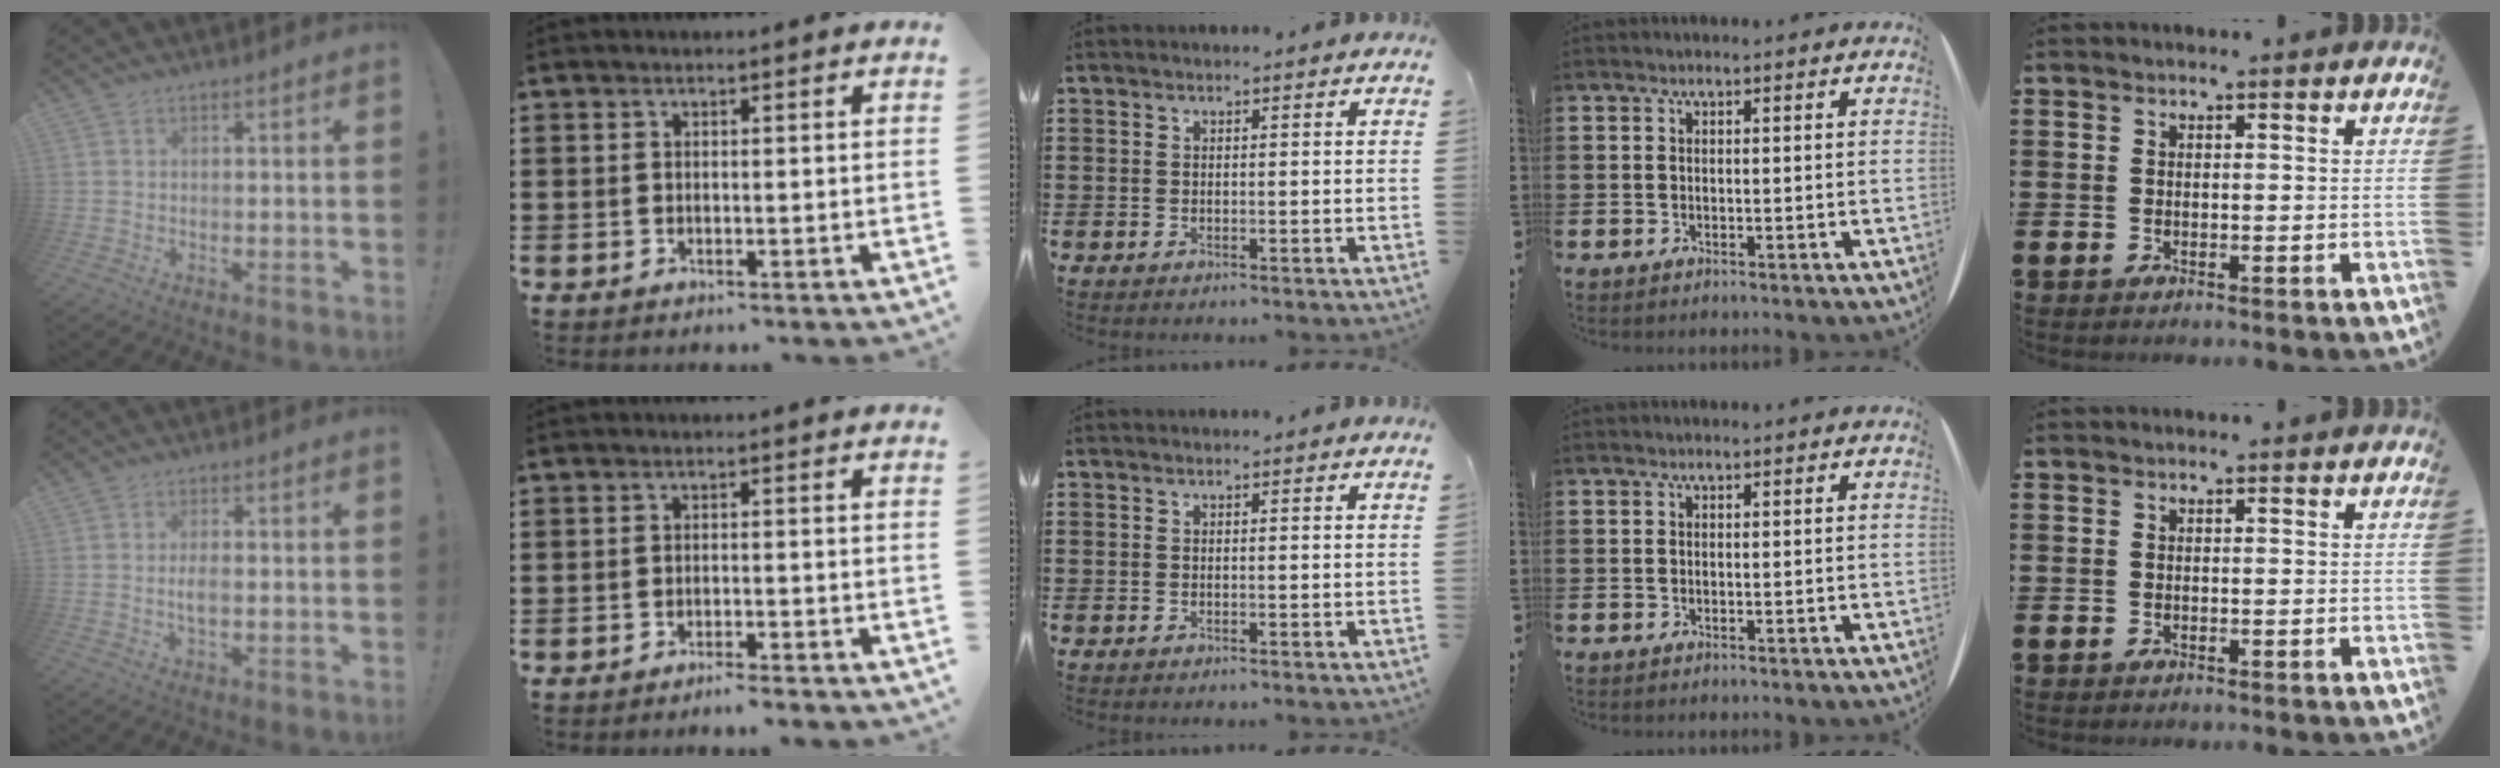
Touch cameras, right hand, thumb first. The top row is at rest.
{"thumb": {"total": 3.0, "force": [-0.6, 1.2, 2.7], "torque": [-0.054, 0.001, -0.014]}, "index": {"total": 1.7, "force": [-1.6, -0.1, 0.6], "torque": [-0.012, 0.002, -0.030]}}